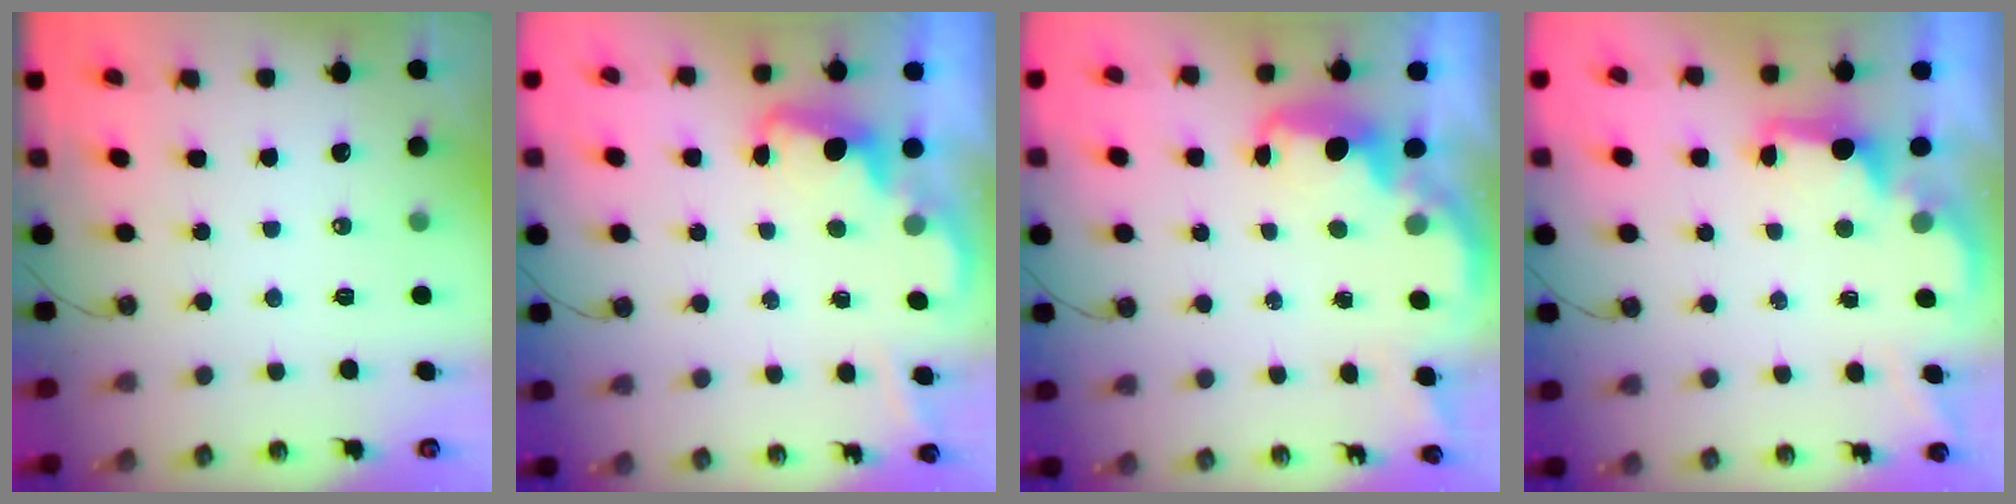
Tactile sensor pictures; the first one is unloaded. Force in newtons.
{"total": 2.2, "press": 2.1, "slide": 0.5}
{"total": 2.9, "press": 2.9, "slide": 0.5}
{"total": 2.1, "press": 1.9, "slide": 0.8}